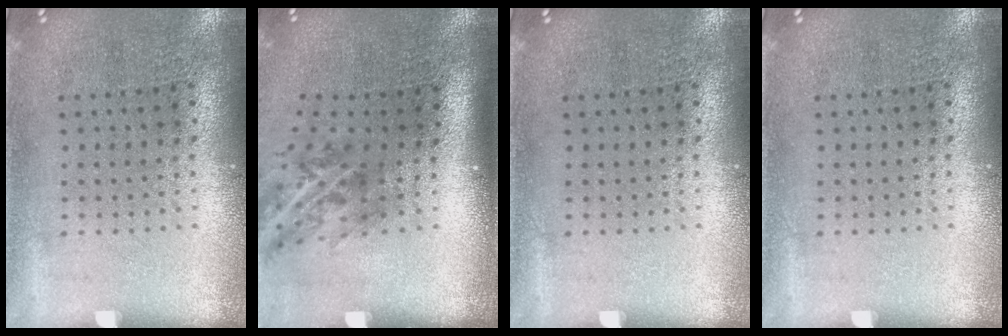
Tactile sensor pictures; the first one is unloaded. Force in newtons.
{"total": 1.7, "press": 1.1, "slide": 1.3}
{"total": 0.0}
{"total": 0.0}